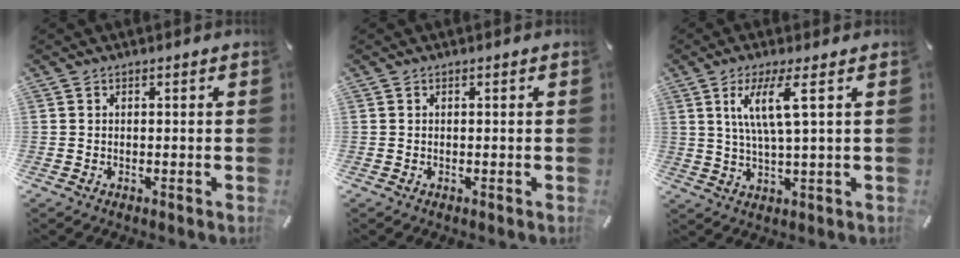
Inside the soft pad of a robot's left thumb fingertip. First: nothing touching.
{"total": 0.0}
{"total": 9.0, "force": [3.0, 1.2, 8.4], "torque": [-0.170, 0.002, 0.048]}